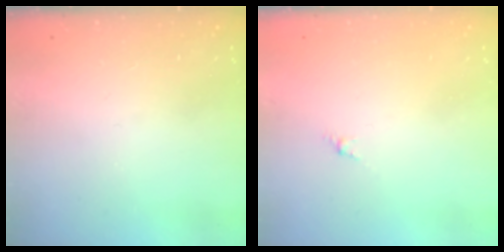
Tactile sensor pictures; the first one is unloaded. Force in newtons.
{"total": 1.1, "press": 1.0, "slide": 0.5}